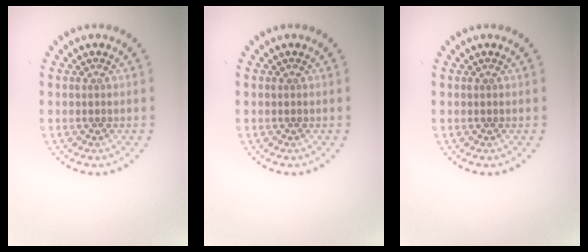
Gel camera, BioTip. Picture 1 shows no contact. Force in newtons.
{"total": 0.0}
{"total": 0.0}